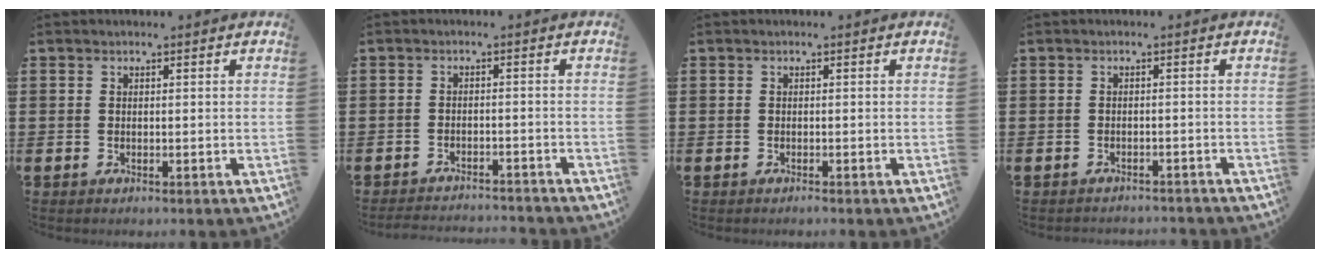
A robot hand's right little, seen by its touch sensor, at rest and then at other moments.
{"total": 2.2, "force": [-2.2, -0.1, 0.1], "torque": [-0.004, 0.004, -0.047]}
{"total": 0.0}
{"total": 1.1, "force": [-1.1, 0.0, -0.1], "torque": [-0.001, 0.002, -0.024]}